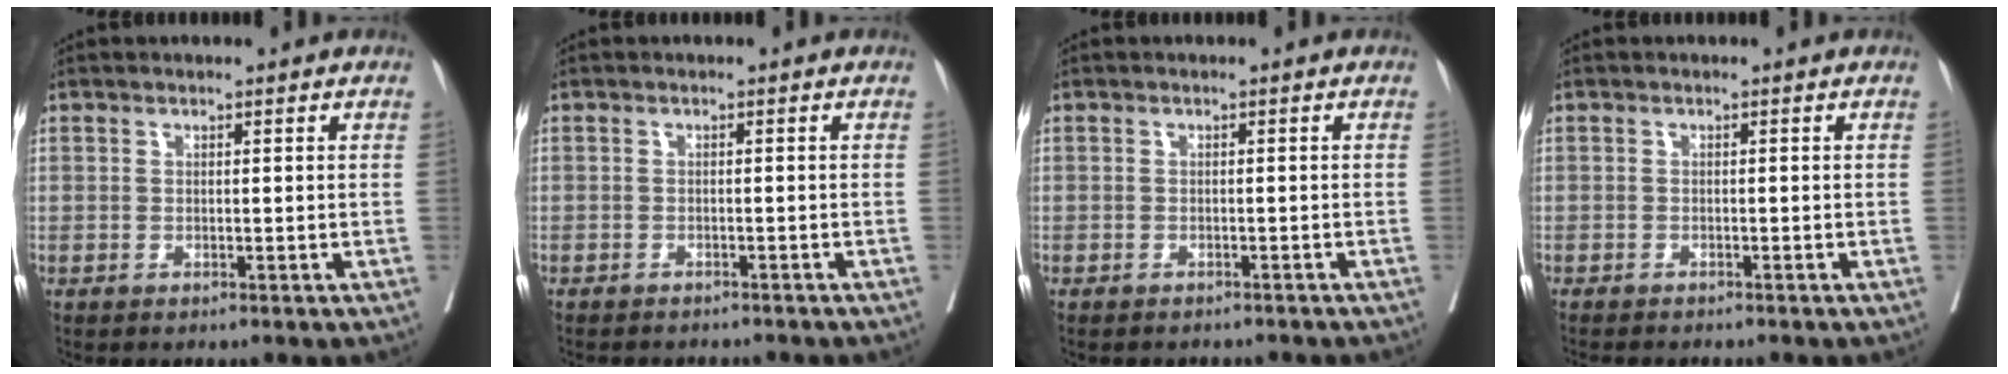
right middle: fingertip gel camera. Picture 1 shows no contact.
{"total": 7.0, "force": [-6.4, 1.6, 2.2], "torque": [-0.022, -0.003, -0.078]}
{"total": 5.9, "force": [-5.4, 1.7, 1.7], "torque": [-0.017, -0.001, -0.062]}
{"total": 5.3, "force": [-4.7, 0.9, 2.2], "torque": [-0.027, -0.008, -0.066]}